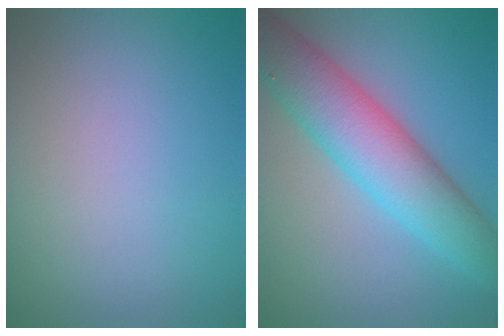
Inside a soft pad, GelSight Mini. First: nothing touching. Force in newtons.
{"total": 8.0, "press": 8.0, "slide": 0.0}